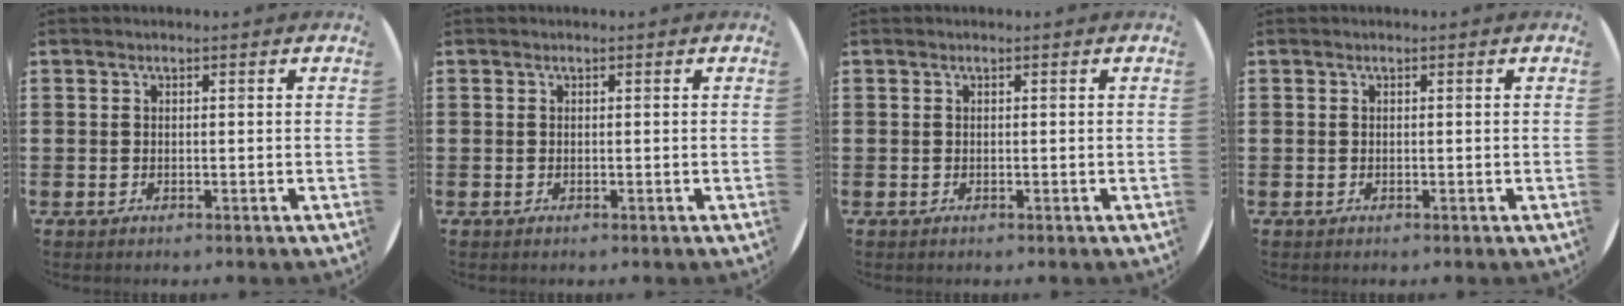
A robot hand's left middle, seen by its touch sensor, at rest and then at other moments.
{"total": 0.0}
{"total": 0.0}
{"total": 0.0}